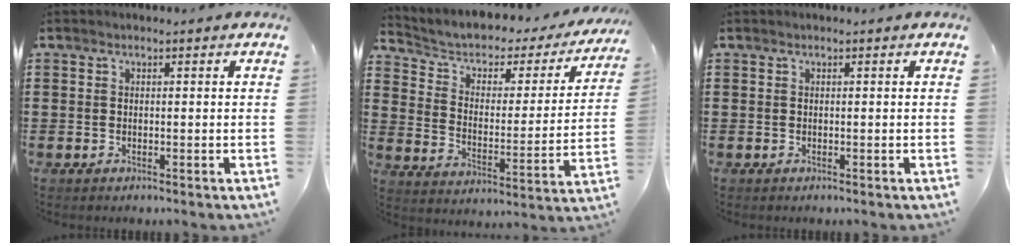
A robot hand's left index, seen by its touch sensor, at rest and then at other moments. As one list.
[{"total": 3.4, "force": [1.7, 2.4, 1.6], "torque": [-0.050, -0.016, 0.018]}, {"total": 0.0}]